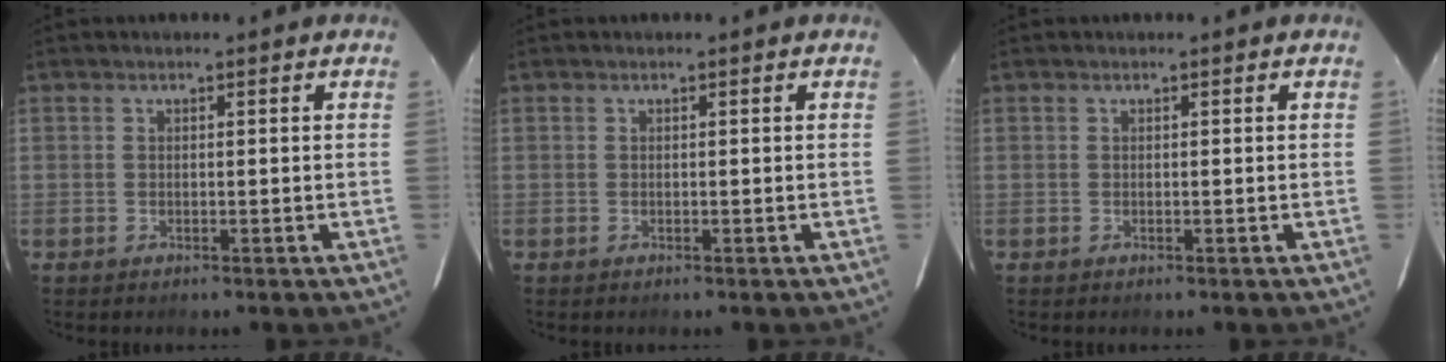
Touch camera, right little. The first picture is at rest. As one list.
[{"total": 0.0}, {"total": 0.0}]